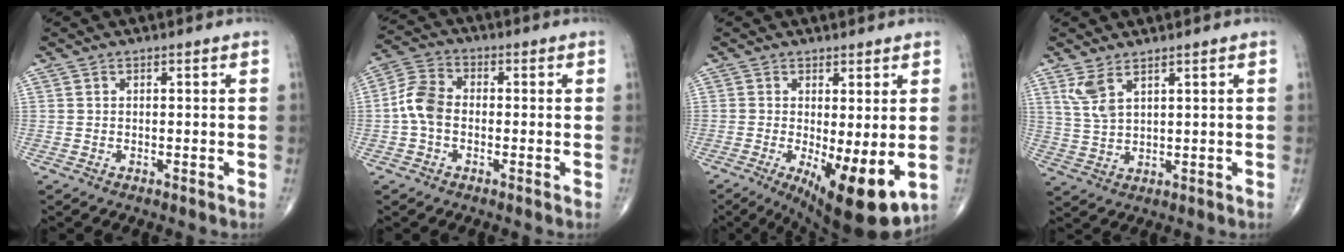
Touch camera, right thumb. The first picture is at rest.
{"total": 6.8, "force": [-0.9, 4.7, 4.8], "torque": [-0.094, 0.021, -0.030]}
{"total": 12.1, "force": [-2.5, 3.8, 11.2], "torque": [-0.164, -0.027, -0.025]}
{"total": 5.0, "force": [3.0, 1.7, 3.7], "torque": [-0.082, -0.013, 0.072]}